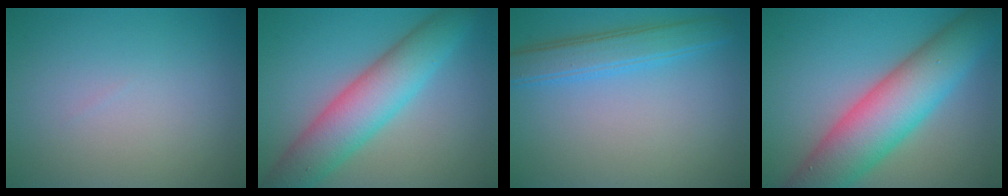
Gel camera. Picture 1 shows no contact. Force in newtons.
{"total": 7.4, "press": 7.4, "slide": 0.4}
{"total": 4.7, "press": 4.7, "slide": 0.1}
{"total": 10.0, "press": 10.0, "slide": 0.5}